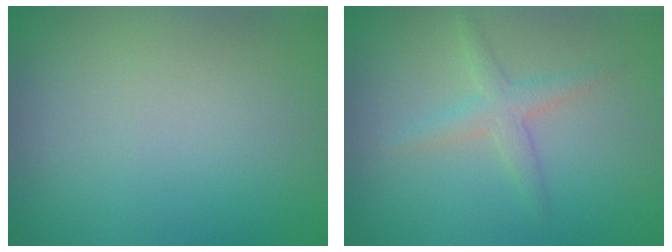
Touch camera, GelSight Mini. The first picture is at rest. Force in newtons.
{"total": 2.0, "press": 2.0, "slide": 0.1}